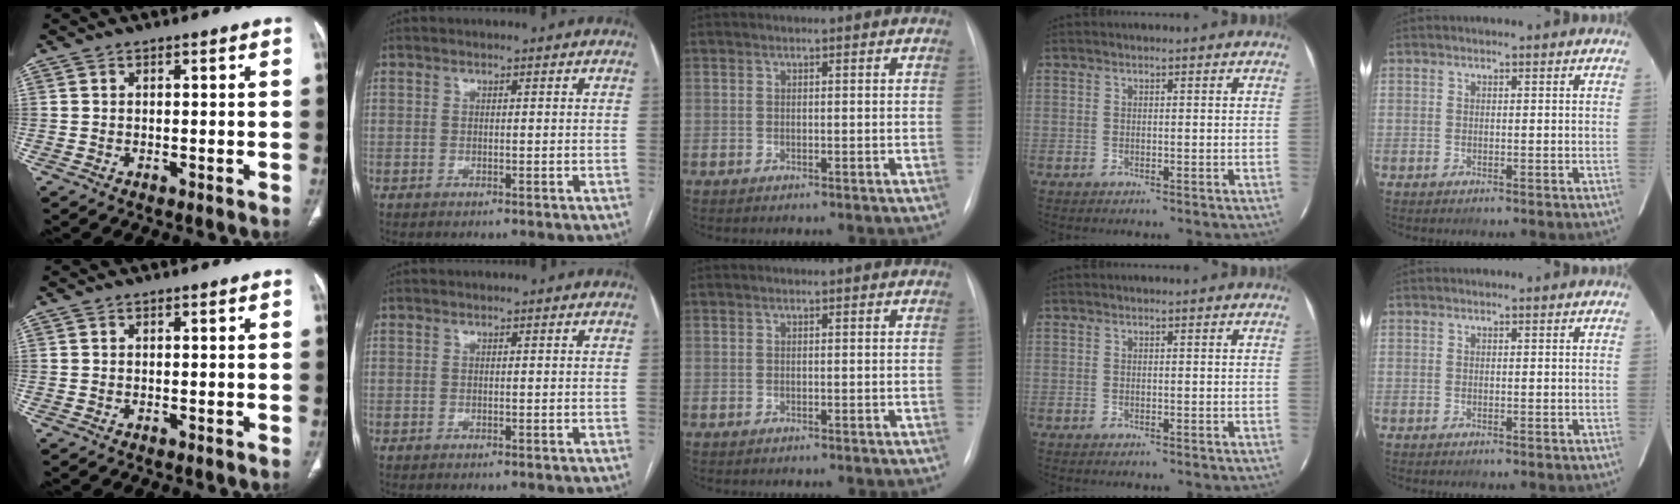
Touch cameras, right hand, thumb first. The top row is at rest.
{}